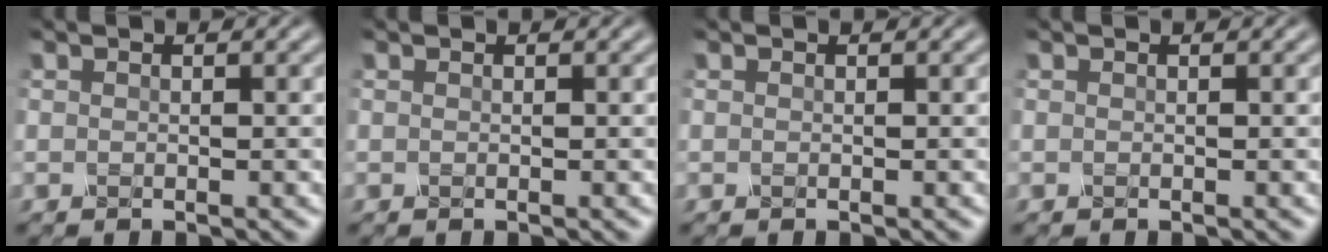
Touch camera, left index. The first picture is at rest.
{"total": 0.0}
{"total": 0.0}
{"total": 0.0}